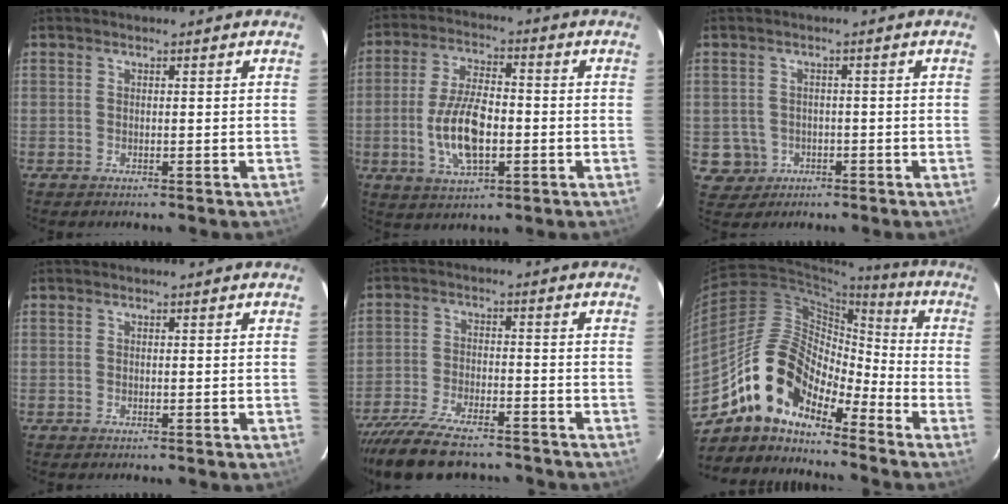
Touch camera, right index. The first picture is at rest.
{"total": 11.9, "force": [-2.5, 5.4, 10.3], "torque": [-0.207, -0.001, -0.041]}
{"total": 4.9, "force": [-1.2, 4.7, 0.4], "torque": [-0.016, 0.016, -0.008]}
{"total": 0.0}
{"total": 15.0, "force": [-12.5, 4.7, 6.8], "torque": [-0.153, -0.020, -0.210]}
{"total": 14.5, "force": [-11.3, 5.8, 6.9], "torque": [-0.116, 0.018, -0.220]}